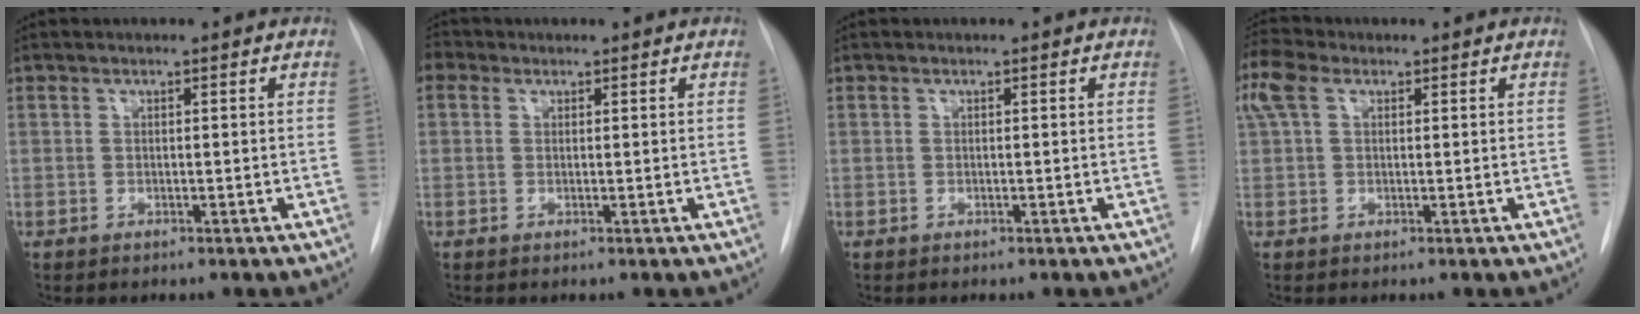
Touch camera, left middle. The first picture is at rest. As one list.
[{"total": 2.1, "force": [0.9, 1.8, 0.6], "torque": [-0.010, 0.013, 0.013]}, {"total": 0.0}, {"total": 5.3, "force": [2.3, 3.1, 3.6], "torque": [-0.102, 0.033, 0.047]}]